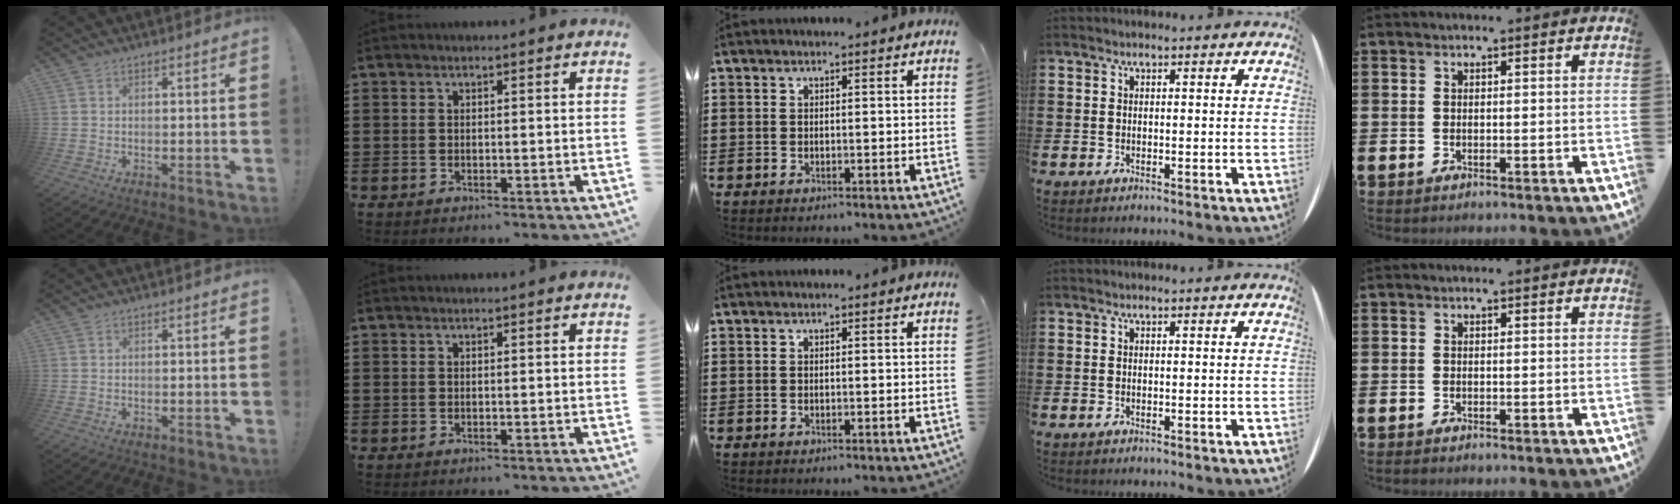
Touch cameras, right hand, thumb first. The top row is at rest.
{}